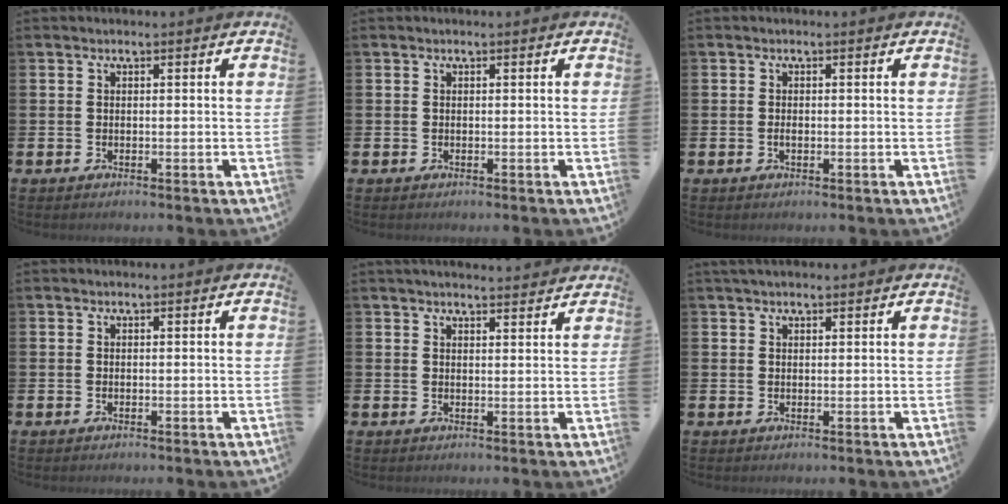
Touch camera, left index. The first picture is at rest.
{"total": 0.0}
{"total": 0.7, "force": [-0.1, 0.3, 0.6], "torque": [-0.018, 0.003, -0.001]}
{"total": 0.0}
{"total": 2.7, "force": [2.7, 0.2, 0.3], "torque": [-0.008, -0.012, 0.048]}
{"total": 2.0, "force": [1.8, 0.6, 0.6], "torque": [-0.004, -0.001, 0.030]}